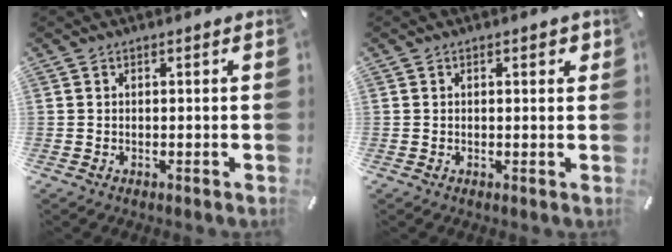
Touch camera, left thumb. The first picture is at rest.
{"total": 1.3, "force": [0.5, 0.7, 1.0], "torque": [-0.012, 0.002, 0.005]}